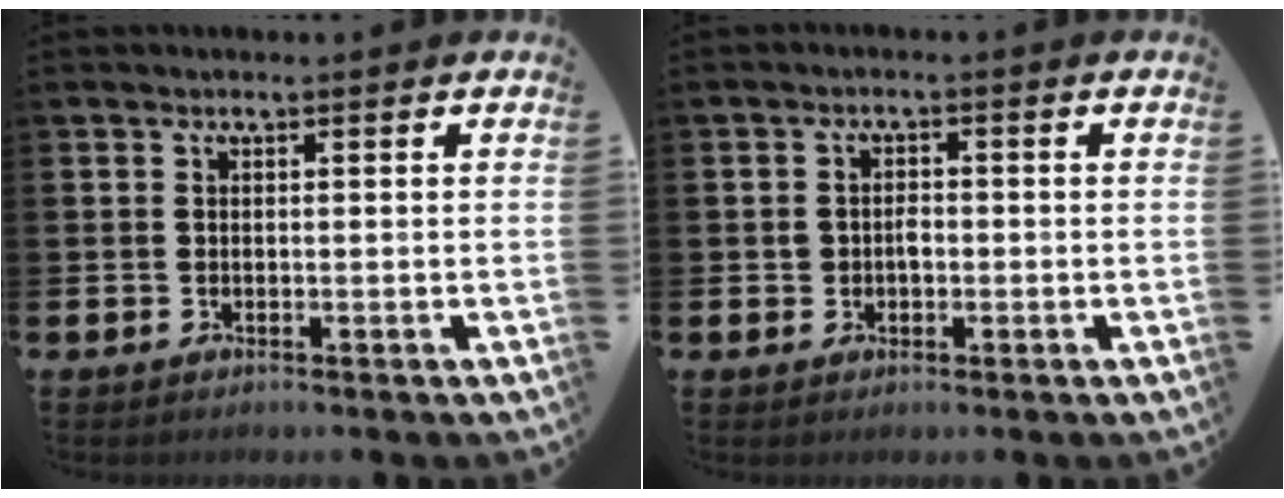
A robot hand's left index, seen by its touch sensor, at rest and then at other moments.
{"total": 2.0, "force": [-0.3, 1.7, 1.1], "torque": [-0.008, 0.002, -0.011]}